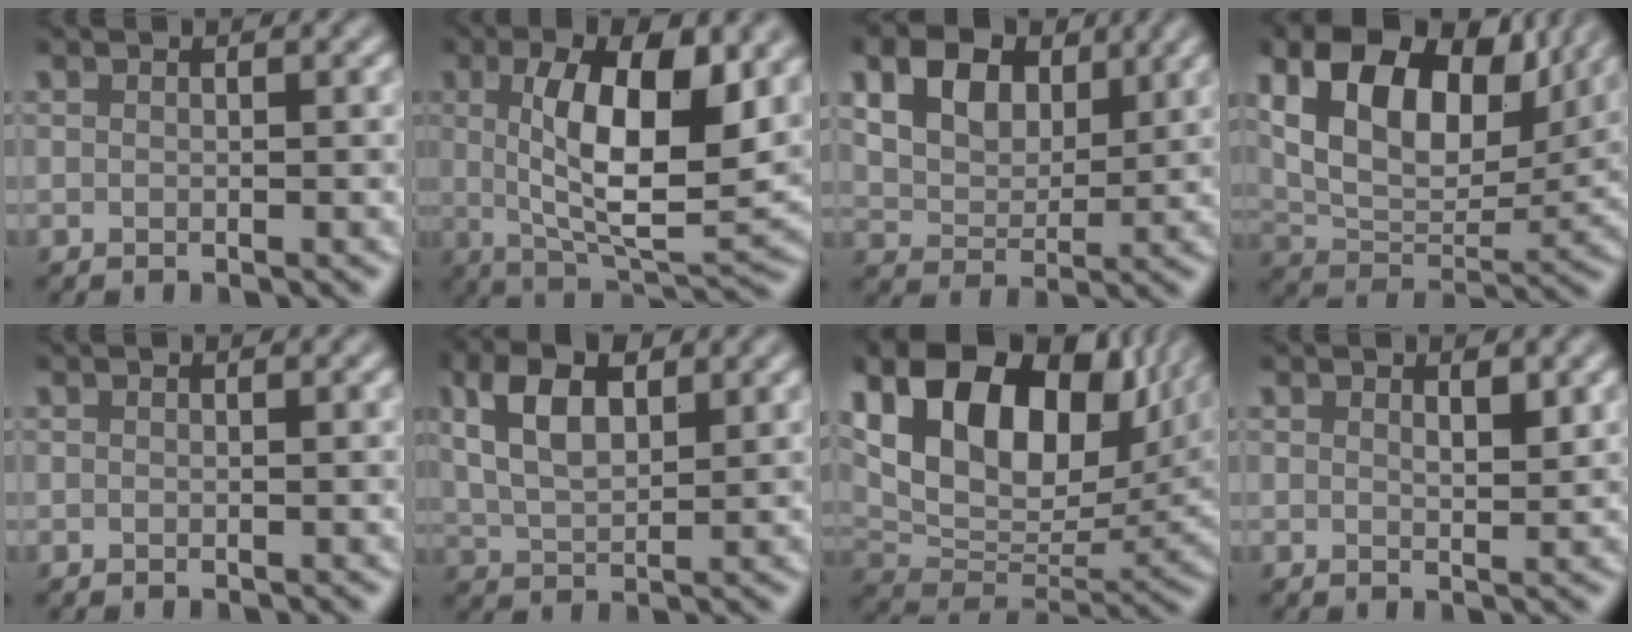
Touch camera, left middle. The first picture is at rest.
{"total": 10.7, "force": [2.0, 3.9, 9.8], "torque": [-0.155, -0.002, 0.036]}
{"total": 7.7, "force": [3.6, 5.1, 4.5], "torque": [-0.105, 0.015, 0.059]}
{"total": 12.4, "force": [5.3, 7.1, 8.7], "torque": [-0.154, 0.005, 0.097]}
{"total": 0.0}
{"total": 6.0, "force": [2.5, 2.9, 4.6], "torque": [-0.092, 0.010, 0.043]}
{"total": 15.5, "force": [6.9, 9.4, 10.3], "torque": [-0.190, 0.024, 0.125]}
{"total": 1.4, "force": [0.9, 0.4, 1.0], "torque": [-0.016, -0.003, 0.015]}